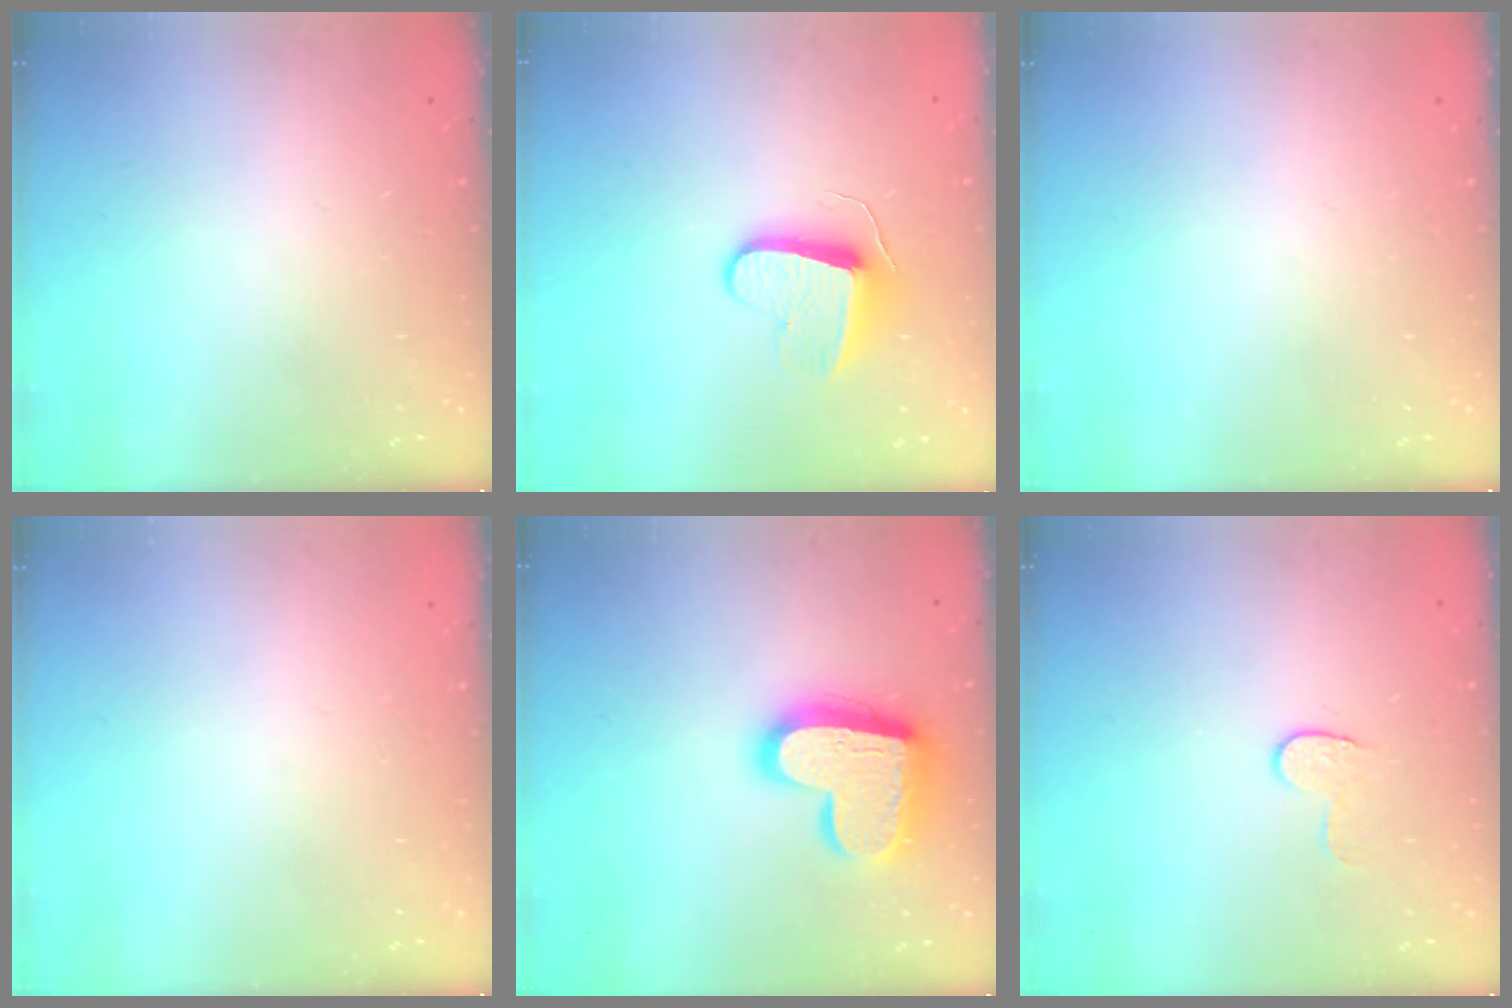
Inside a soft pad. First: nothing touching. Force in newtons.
{"total": 9.1, "press": 9.1, "slide": 0.7}
{"total": 0.0}
{"total": 0.0}
{"total": 18.2, "press": 18.1, "slide": 1.4}
{"total": 5.9, "press": 5.9, "slide": 0.5}